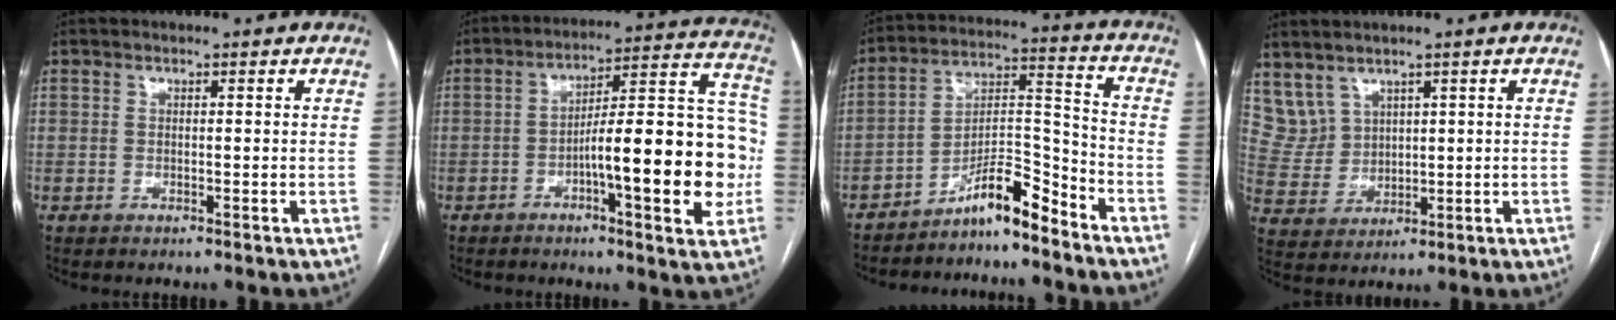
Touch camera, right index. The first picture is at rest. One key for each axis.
{"total": 18.7, "fx": -3.8, "fy": 3.5, "fz": 17.9, "tx": -0.234, "ty": 0.032, "tz": -0.053}
{"total": 10.4, "fx": -8.7, "fy": 0.7, "fz": 5.7, "tx": -0.098, "ty": 0.027, "tz": -0.146}
{"total": 5.4, "fx": 4.1, "fy": 3.5, "fz": 0.9, "tx": -0.029, "ty": 0.018, "tz": 0.101}